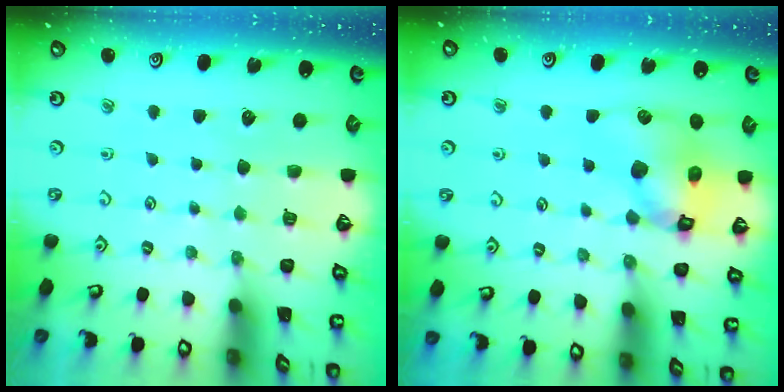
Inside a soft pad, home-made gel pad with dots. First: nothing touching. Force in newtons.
{"total": 11.8, "press": 11.7, "slide": 1.7}